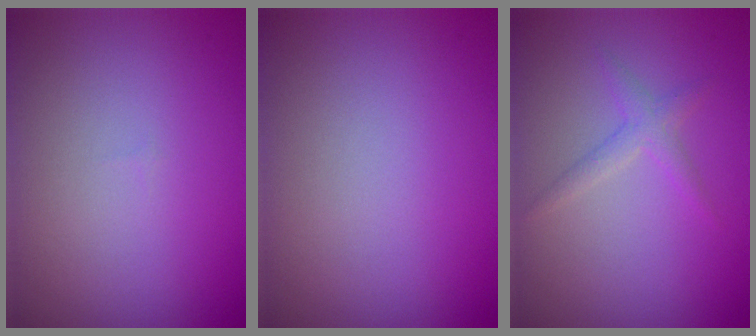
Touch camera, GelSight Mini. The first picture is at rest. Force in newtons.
{"total": 0.0}
{"total": 1.4, "press": 1.4, "slide": 0.1}